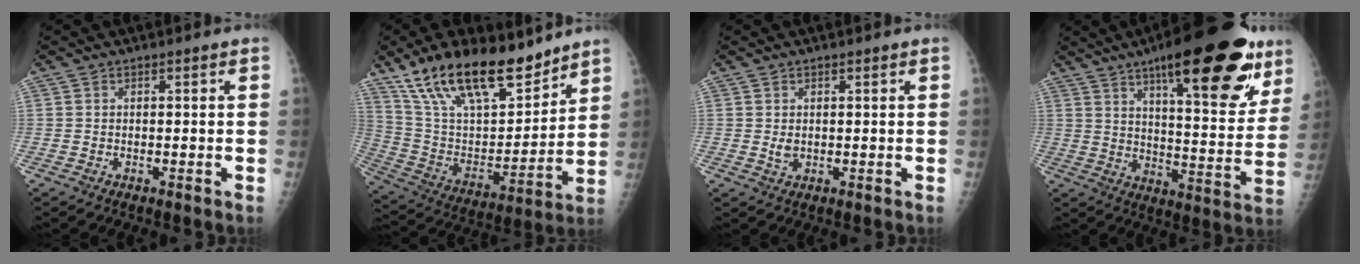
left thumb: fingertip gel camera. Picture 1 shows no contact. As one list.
[{"total": 23.2, "force": [16.8, 8.8, 13.4], "torque": [-0.201, -0.064, 0.305]}, {"total": 1.7, "force": [0.3, 1.2, 1.1], "torque": [-0.014, -0.004, 0.010]}, {"total": 26.9, "force": [15.4, 8.3, 20.4], "torque": [-0.254, -0.047, 0.222]}]